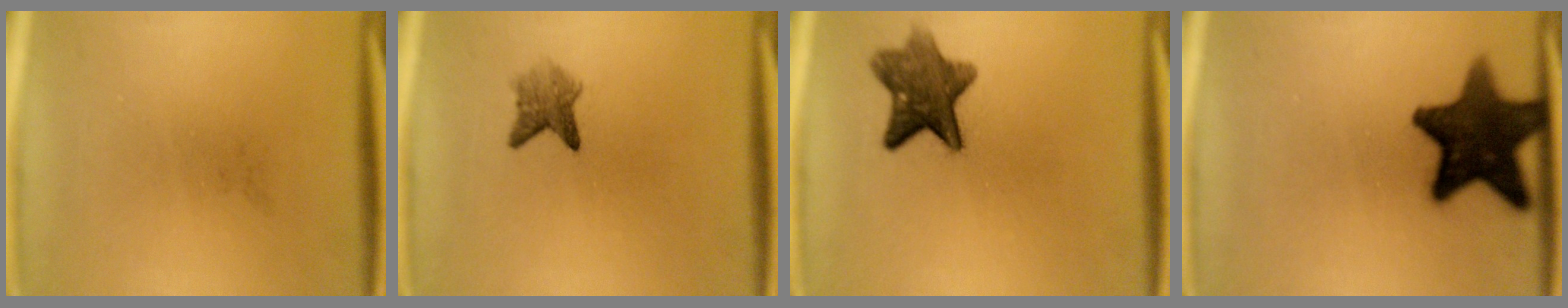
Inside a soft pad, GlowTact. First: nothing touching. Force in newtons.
{"total": 2.9}
{"total": 8.3}
{"total": 14.6}